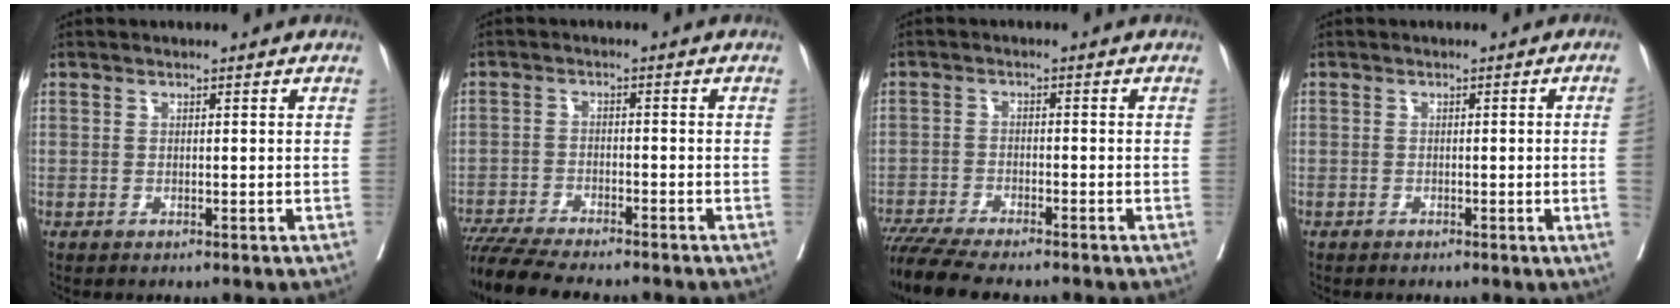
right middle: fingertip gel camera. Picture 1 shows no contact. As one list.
[{"total": 12.6, "force": [-11.2, 1.7, 5.6], "torque": [-0.084, -0.013, -0.174]}, {"total": 11.0, "force": [-9.6, 1.4, 5.1], "torque": [-0.076, -0.015, -0.152]}, {"total": 2.3, "force": [-0.4, -1.0, 2.1], "torque": [-0.024, -0.002, -0.005]}]